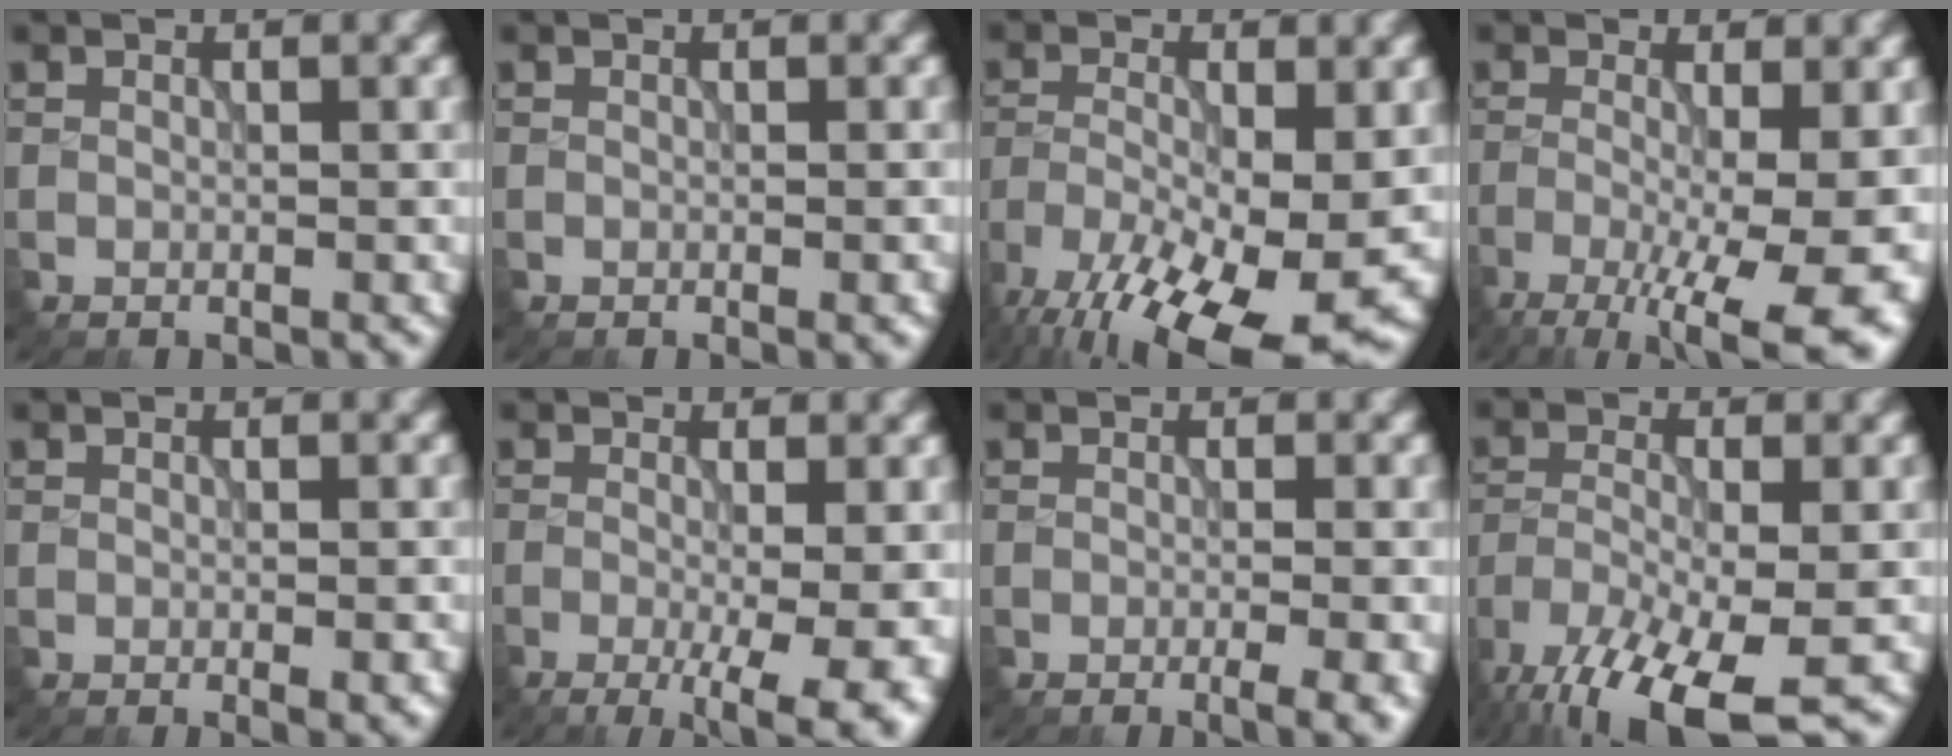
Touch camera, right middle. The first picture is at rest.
{"total": 0.7, "force": [-0.3, 0.1, 0.7], "torque": [-0.007, -0.001, -0.005]}
{"total": 14.2, "force": [-7.9, 4.8, 10.8], "torque": [-0.199, -0.025, -0.132]}
{"total": 11.1, "force": [-3.9, 3.8, 9.7], "torque": [-0.159, -0.021, -0.053]}
{"total": 1.5, "force": [-0.5, 0.2, 1.4], "torque": [-0.015, -0.004, -0.006]}
{"total": 8.0, "force": [-2.7, 2.6, 7.1], "torque": [-0.087, -0.011, -0.029]}
{"total": 3.2, "force": [-1.2, 0.9, 2.8], "torque": [-0.029, -0.003, -0.016]}
{"total": 11.1, "force": [-7.8, 2.9, 7.3], "torque": [-0.150, -0.033, -0.137]}